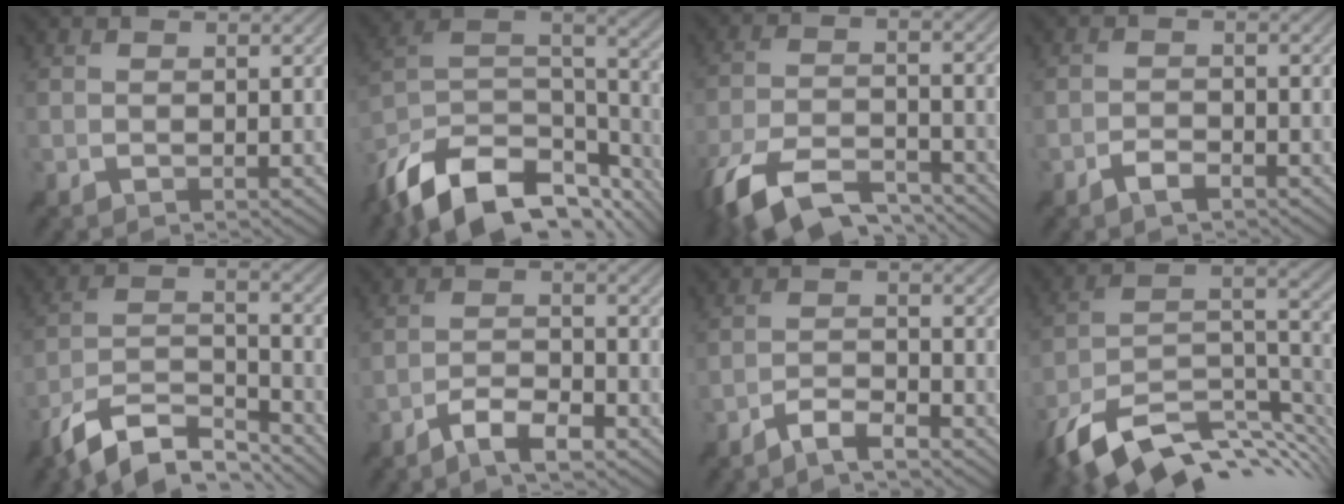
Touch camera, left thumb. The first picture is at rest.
{"total": 16.8, "force": [-11.0, 8.0, 9.7], "torque": [-0.239, -0.029, -0.170]}
{"total": 12.3, "force": [-8.9, 4.7, 7.1], "torque": [-0.162, -0.013, -0.170]}
{"total": 1.9, "force": [-1.2, 0.6, 1.3], "torque": [-0.025, 0.005, -0.025]}
{"total": 10.9, "force": [-8.2, 3.5, 6.2], "torque": [-0.118, 0.003, -0.162]}
{"total": 4.6, "force": [-3.3, 1.0, 3.0], "torque": [-0.061, 0.007, -0.065]}
{"total": 3.4, "force": [-2.7, 0.5, 2.0], "torque": [-0.042, 0.006, -0.057]}
{"total": 14.3, "force": [-8.1, 6.3, 10.0], "torque": [-0.229, -0.012, -0.135]}